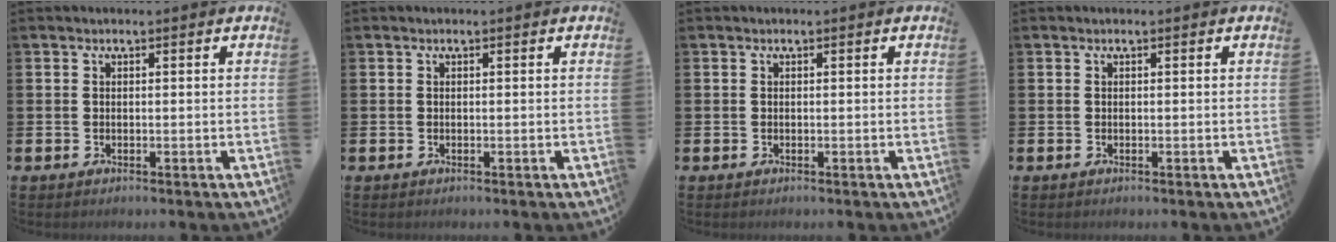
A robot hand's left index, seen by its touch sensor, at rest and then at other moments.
{"total": 0.0}
{"total": 0.0}
{"total": 0.0}